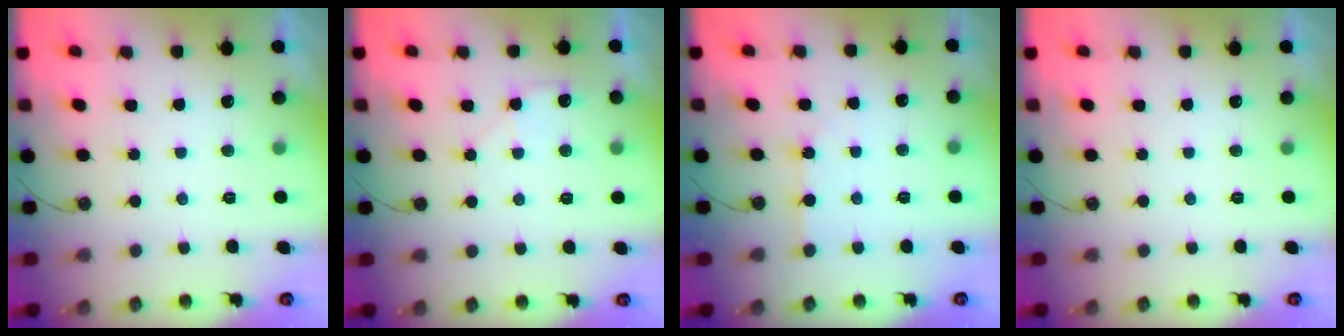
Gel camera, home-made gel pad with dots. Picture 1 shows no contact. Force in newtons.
{"total": 6.7, "press": 6.6, "slide": 0.8}
{"total": 2.7, "press": 2.7, "slide": 0.4}
{"total": 0.0}